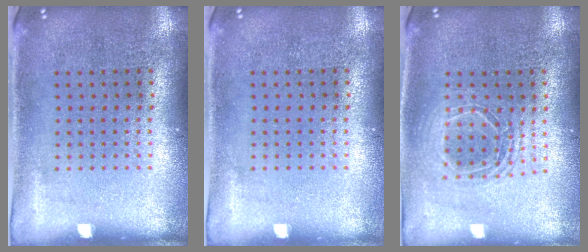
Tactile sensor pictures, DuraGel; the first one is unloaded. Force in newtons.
{"total": 0.0}
{"total": 1.7, "press": 1.5, "slide": 0.9}